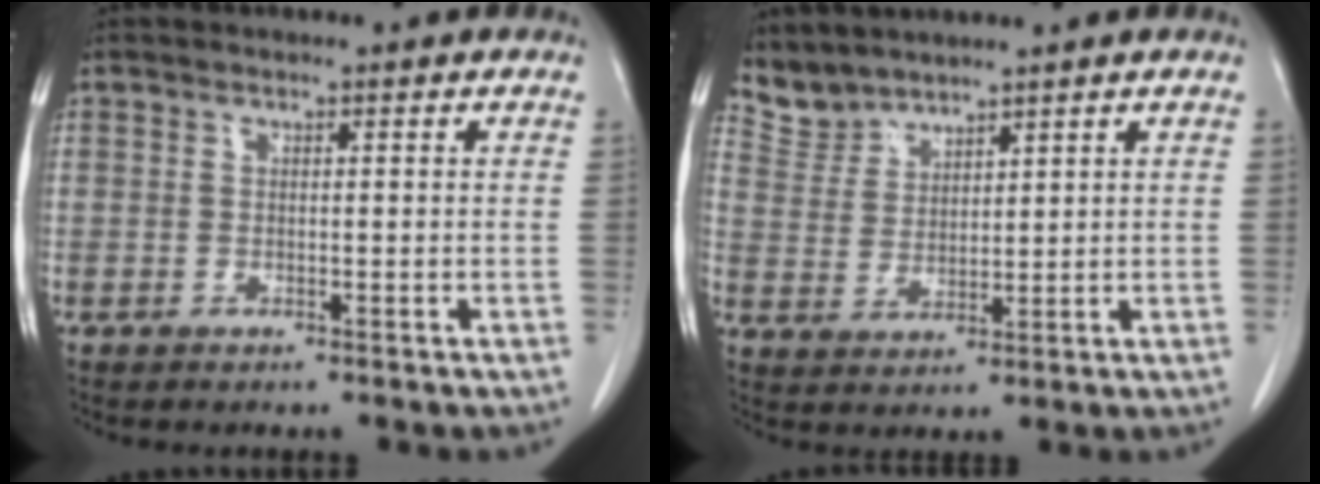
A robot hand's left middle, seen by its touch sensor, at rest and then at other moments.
{"total": 4.5, "force": [4.4, 0.9, -0.5], "torque": [0.003, 0.006, 0.101]}